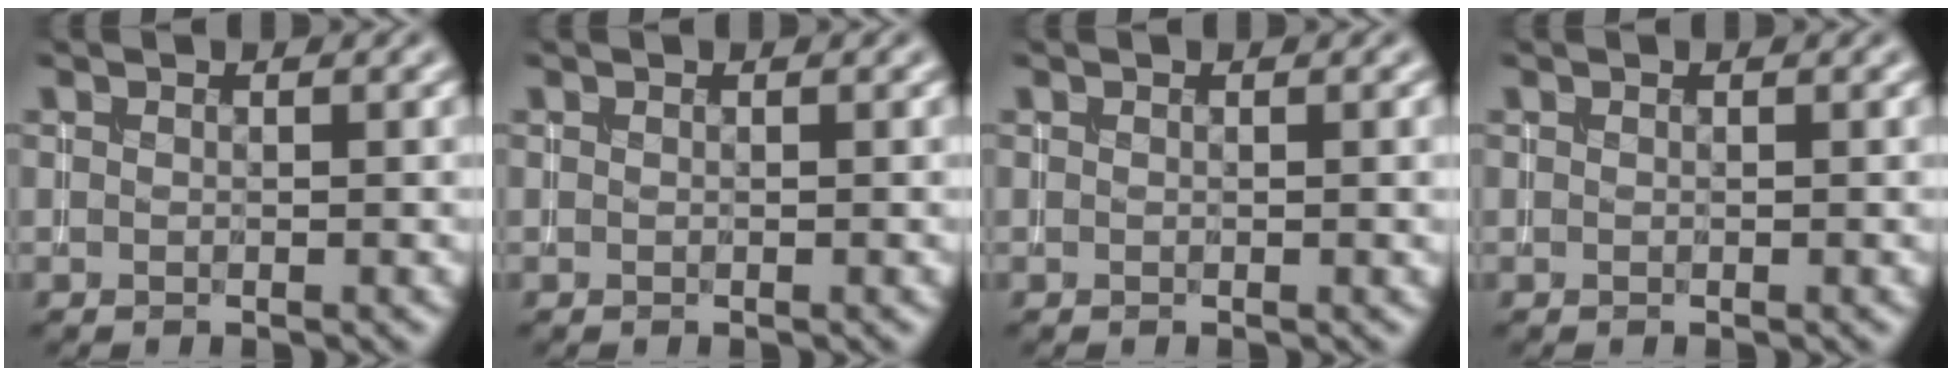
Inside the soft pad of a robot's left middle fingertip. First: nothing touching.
{"total": 0.0}
{"total": 0.6, "force": [0.1, 0.1, 0.6], "torque": [-0.006, 0.000, 0.000]}
{"total": 0.0}